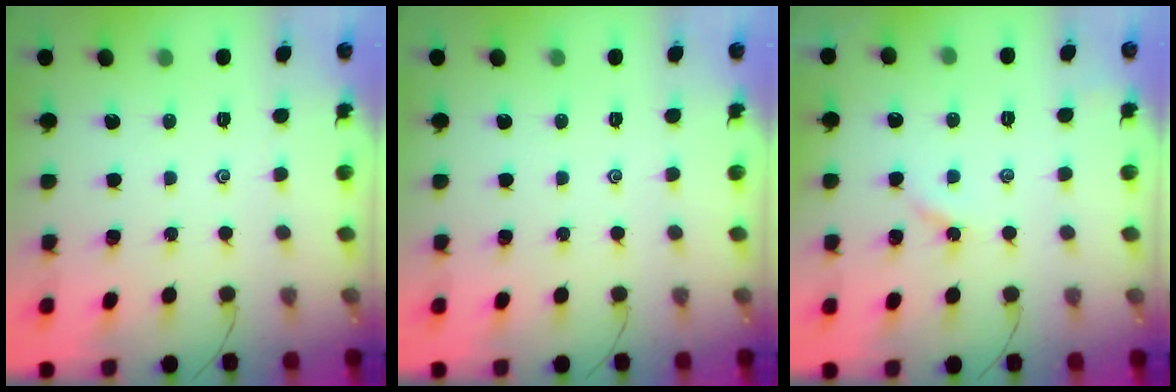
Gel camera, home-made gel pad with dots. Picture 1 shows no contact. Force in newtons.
{"total": 0.0}
{"total": 2.5, "press": 2.5, "slide": 0.3}